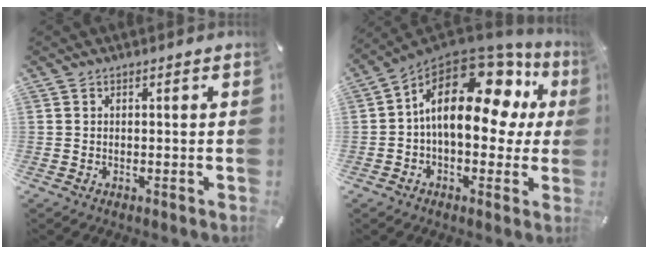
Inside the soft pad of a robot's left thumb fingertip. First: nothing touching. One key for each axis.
{"total": 21.7, "fx": 4.8, "fy": 12.1, "fz": 17.3, "tx": -0.273, "ty": -0.019, "tz": 0.079}